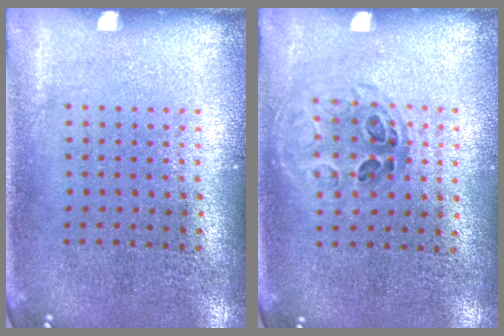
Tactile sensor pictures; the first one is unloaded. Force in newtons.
{"total": 1.0, "press": 0.9, "slide": 0.4}